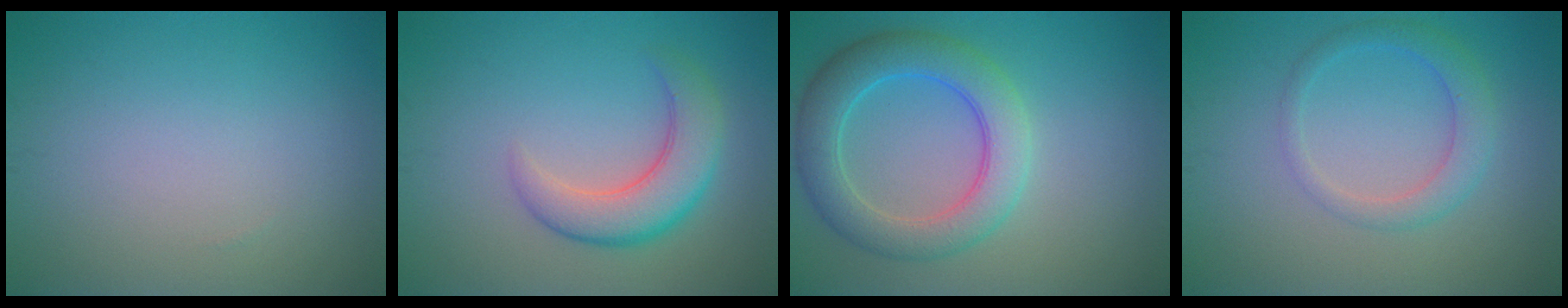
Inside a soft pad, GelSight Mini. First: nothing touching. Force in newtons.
{"total": 4.9, "press": 4.9, "slide": 0.2}
{"total": 6.0, "press": 6.0, "slide": 0.2}
{"total": 2.7, "press": 2.7, "slide": 0.1}